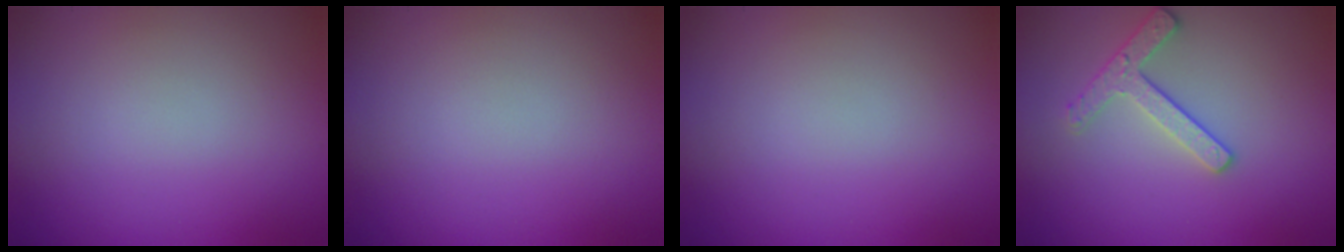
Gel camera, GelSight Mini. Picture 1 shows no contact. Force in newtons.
{"total": 0.0}
{"total": 0.0}
{"total": 2.4, "press": 2.3, "slide": 0.5}